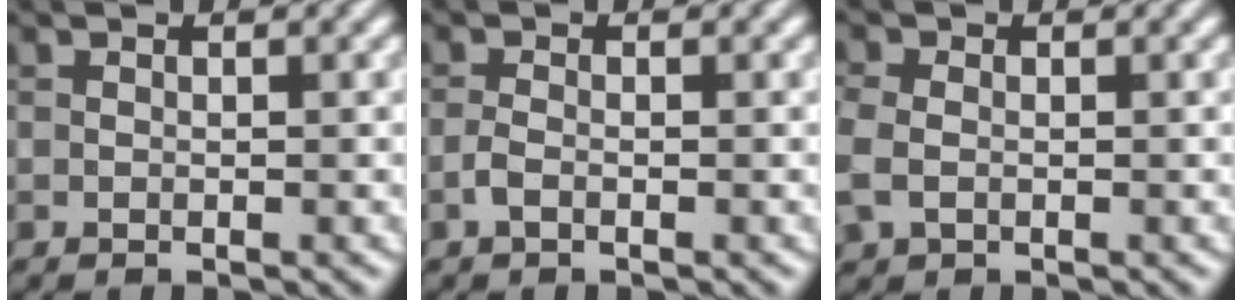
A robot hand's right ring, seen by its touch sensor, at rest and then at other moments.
{"total": 1.1, "force": [-0.6, 0.4, 0.8], "torque": [-0.022, 0.001, -0.015]}
{"total": 3.0, "force": [-0.5, 2.4, 1.8], "torque": [-0.057, 0.000, -0.017]}